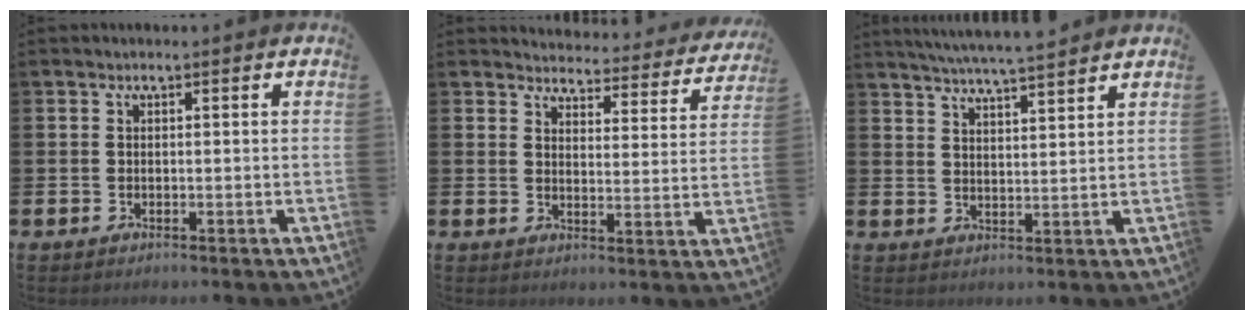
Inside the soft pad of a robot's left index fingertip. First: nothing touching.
{"total": 3.8, "force": [3.7, 0.7, 0.3], "torque": [-0.012, -0.035, 0.058]}
{"total": 5.6, "force": [5.4, -0.4, 1.2], "torque": [-0.037, -0.030, 0.096]}